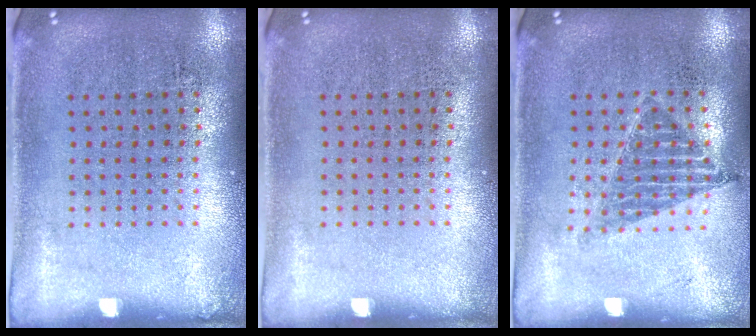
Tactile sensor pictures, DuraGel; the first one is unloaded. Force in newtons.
{"total": 0.0}
{"total": 0.9, "press": 0.8, "slide": 0.4}